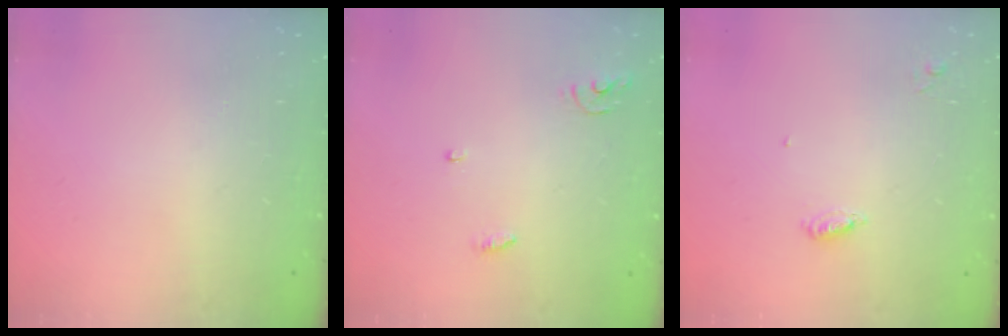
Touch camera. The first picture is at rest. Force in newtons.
{"total": 3.9, "press": 3.9, "slide": 0.4}
{"total": 4.0, "press": 4.0, "slide": 0.4}